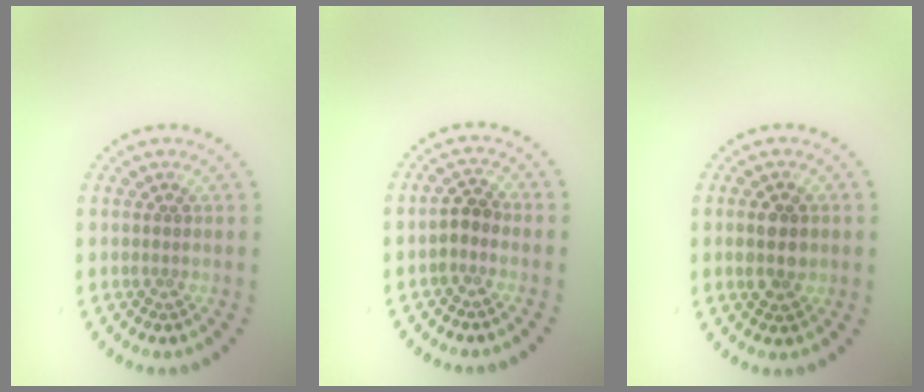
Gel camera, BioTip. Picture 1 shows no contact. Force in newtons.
{"total": 1.6, "press": 1.4, "slide": 0.8}
{"total": 2.9, "press": 2.9, "slide": 0.2}